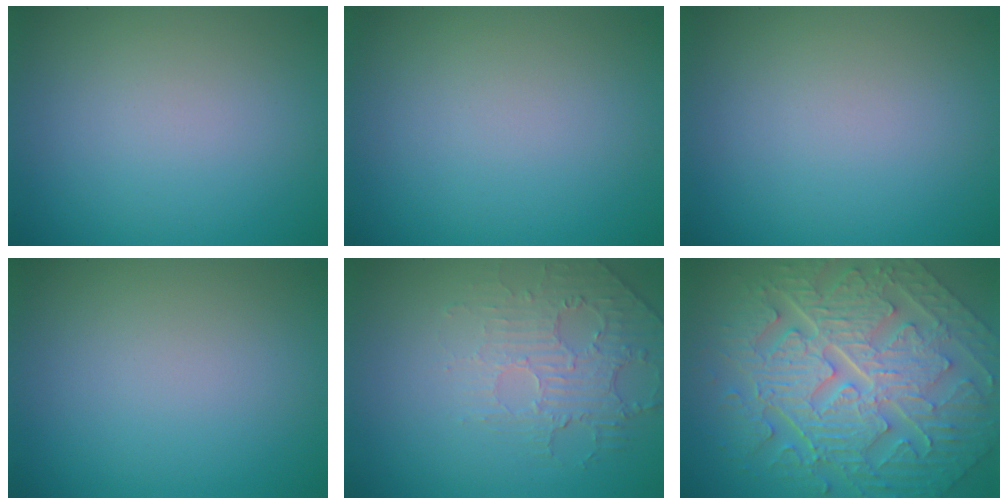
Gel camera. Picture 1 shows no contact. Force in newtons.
{"total": 0.0}
{"total": 0.0}
{"total": 0.0}
{"total": 2.3, "press": 1.5, "slide": 1.7}
{"total": 11.6, "press": 7.9, "slide": 8.4}